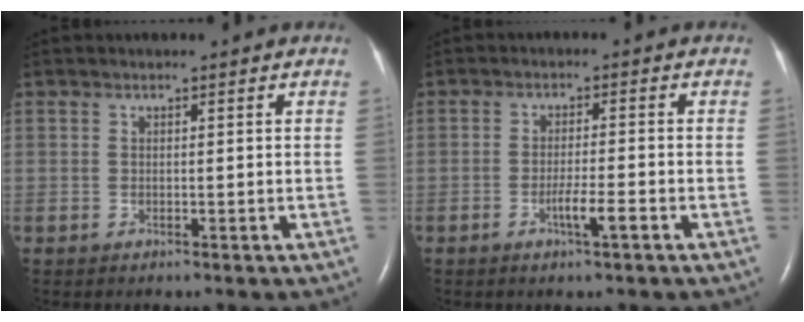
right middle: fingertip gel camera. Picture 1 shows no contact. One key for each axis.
{"total": 3.3, "fx": -1.7, "fy": -0.1, "fz": 2.9, "tx": -0.054, "ty": -0.003, "tz": -0.030}